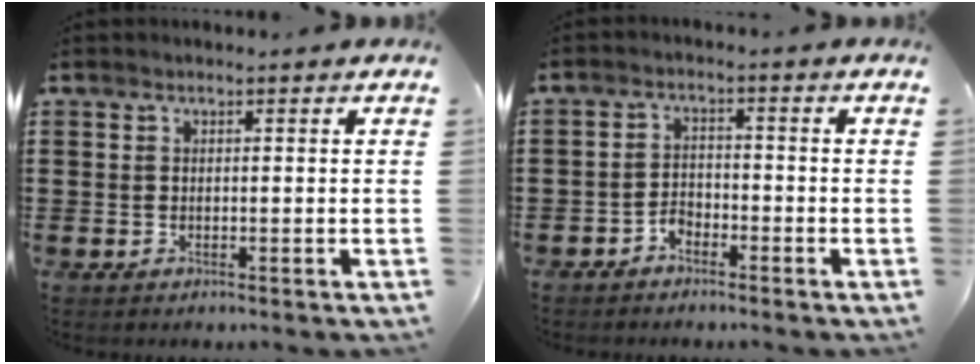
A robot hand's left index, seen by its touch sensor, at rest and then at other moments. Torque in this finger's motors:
{"motor_torque": [0.10, 0.10, 0.07, 0.03]}